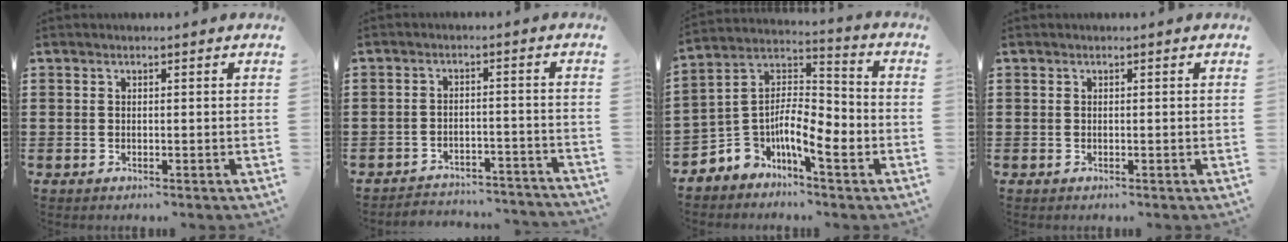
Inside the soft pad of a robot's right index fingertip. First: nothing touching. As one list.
[{"total": 3.8, "force": [-3.7, 0.3, 0.1], "torque": [-0.007, 0.001, -0.079]}, {"total": 7.4, "force": [-3.3, 3.9, 5.3], "torque": [-0.120, -0.021, -0.066]}, {"total": 0.0}]